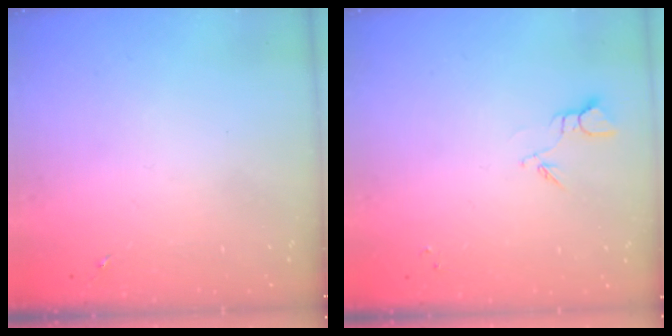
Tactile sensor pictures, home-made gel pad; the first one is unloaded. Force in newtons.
{"total": 3.6, "press": 3.5, "slide": 0.4}